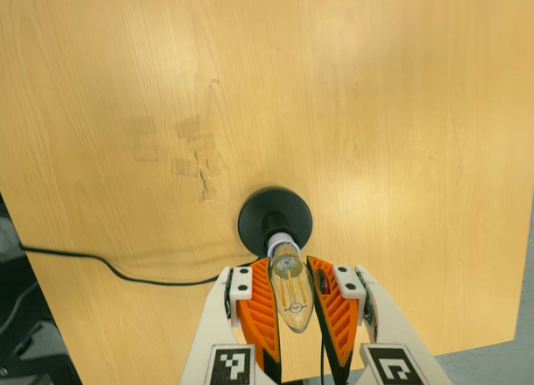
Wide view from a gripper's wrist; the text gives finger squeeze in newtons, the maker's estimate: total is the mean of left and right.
{"total": 19.4, "left": 20.8, "right": 18.1}